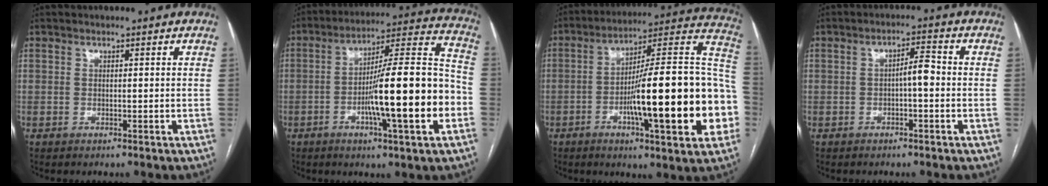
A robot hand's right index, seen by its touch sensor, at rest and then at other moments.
{"total": 19.0, "force": [-4.9, 1.2, 18.3], "torque": [-0.280, 0.010, -0.074]}
{"total": 26.4, "force": [-5.6, 3.6, 25.5], "torque": [-0.300, 0.020, -0.082]}
{"total": 3.3, "force": [-0.6, 0.8, 3.2], "torque": [-0.049, 0.009, -0.009]}